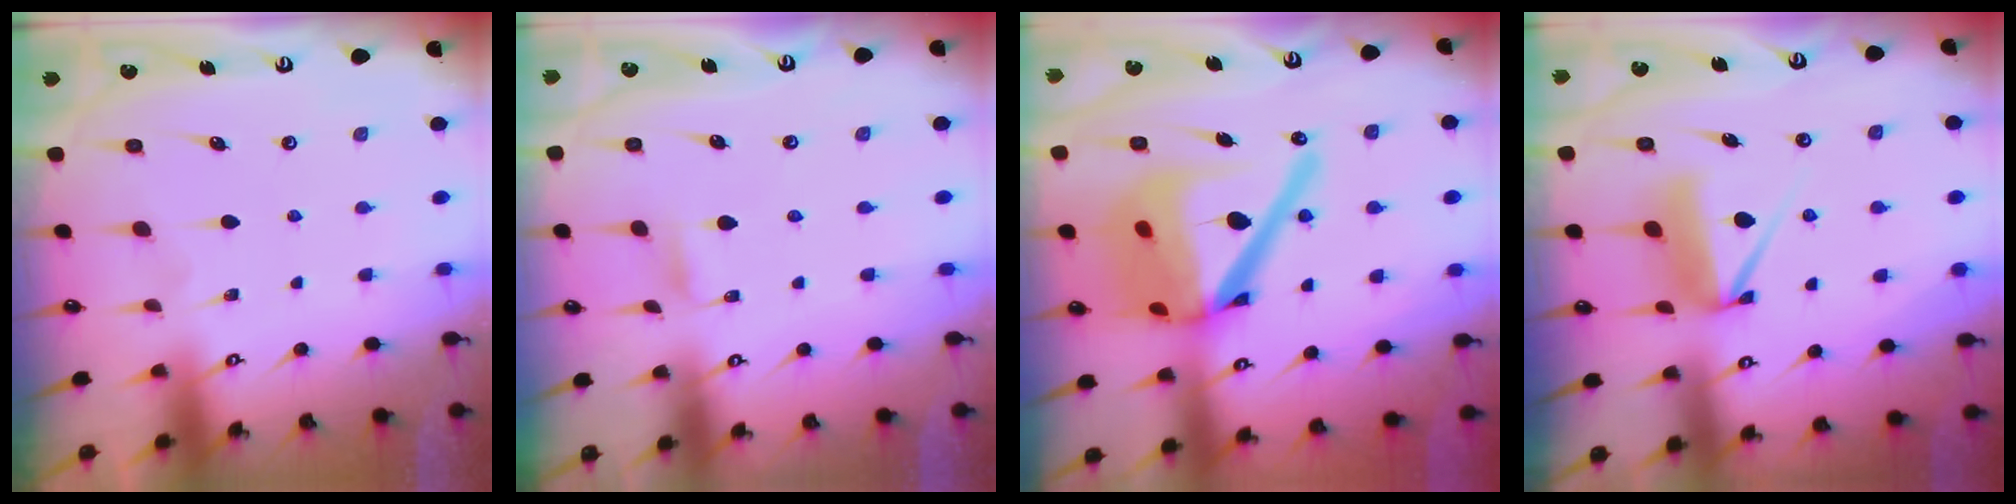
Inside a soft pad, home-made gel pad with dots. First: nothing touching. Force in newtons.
{"total": 1.8, "press": 1.8, "slide": 0.2}
{"total": 22.8, "press": 22.5, "slide": 4.0}
{"total": 9.2, "press": 9.2, "slide": 0.9}